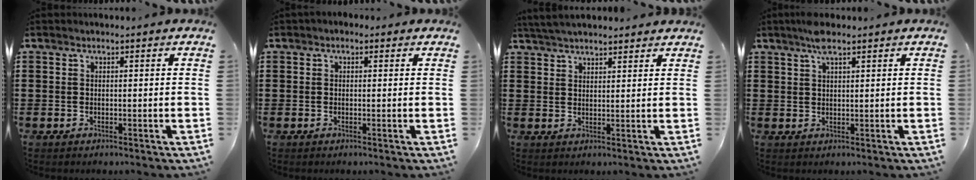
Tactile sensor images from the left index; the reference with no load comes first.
{"total": 0.7, "force": [0.0, 0.6, 0.4], "torque": [-0.008, 0.005, -0.002]}
{"total": 3.6, "force": [3.5, 0.3, 0.8], "torque": [-0.025, -0.003, 0.066]}
{"total": 3.5, "force": [2.5, 0.9, 2.3], "torque": [-0.051, 0.004, 0.044]}